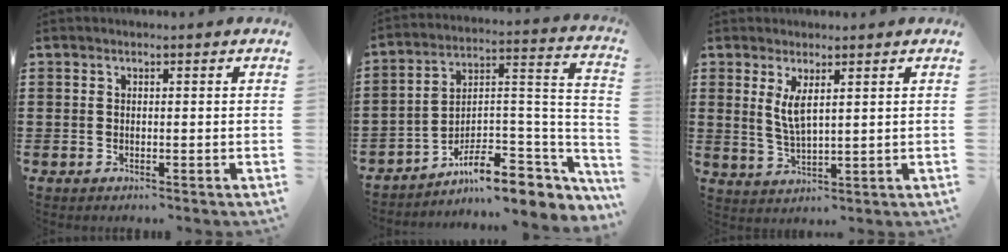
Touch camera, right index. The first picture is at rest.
{"total": 9.2, "force": [-6.8, 3.4, 5.2], "torque": [-0.079, 0.008, -0.125]}
{"total": 3.9, "force": [1.6, 1.1, 3.4], "torque": [-0.071, 0.000, 0.028]}